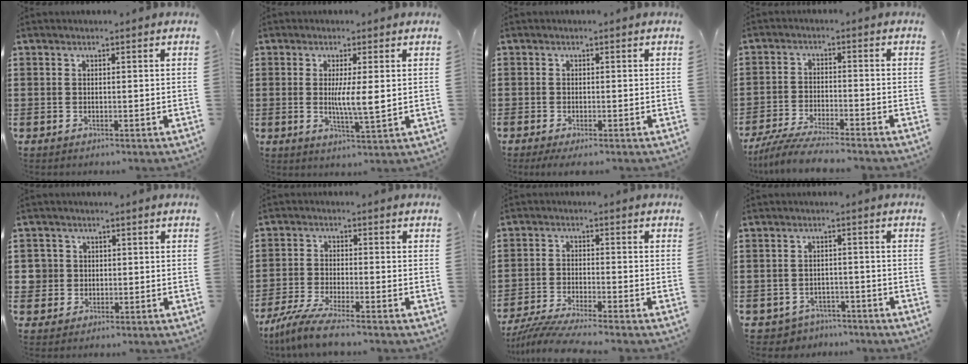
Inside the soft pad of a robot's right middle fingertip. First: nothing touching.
{"total": 4.8, "force": [0.6, 0.7, 4.7], "torque": [-0.081, -0.006, 0.007]}
{"total": 0.8, "force": [-0.5, 0.1, 0.6], "torque": [-0.009, -0.004, -0.009]}
{"total": 5.4, "force": [-5.0, 0.0, 2.0], "torque": [-0.055, -0.017, -0.099]}
{"total": 3.5, "force": [0.2, 3.5, 0.5], "torque": [-0.029, 0.011, 0.001]}
{"total": 5.3, "force": [-4.4, -0.1, 2.9], "torque": [-0.078, -0.024, -0.089]}
{"total": 5.0, "force": [-4.7, -0.3, 1.9], "torque": [-0.053, -0.022, -0.095]}
{"total": 2.5, "force": [-2.4, 0.8, -0.3], "torque": [-0.006, 0.000, -0.054]}